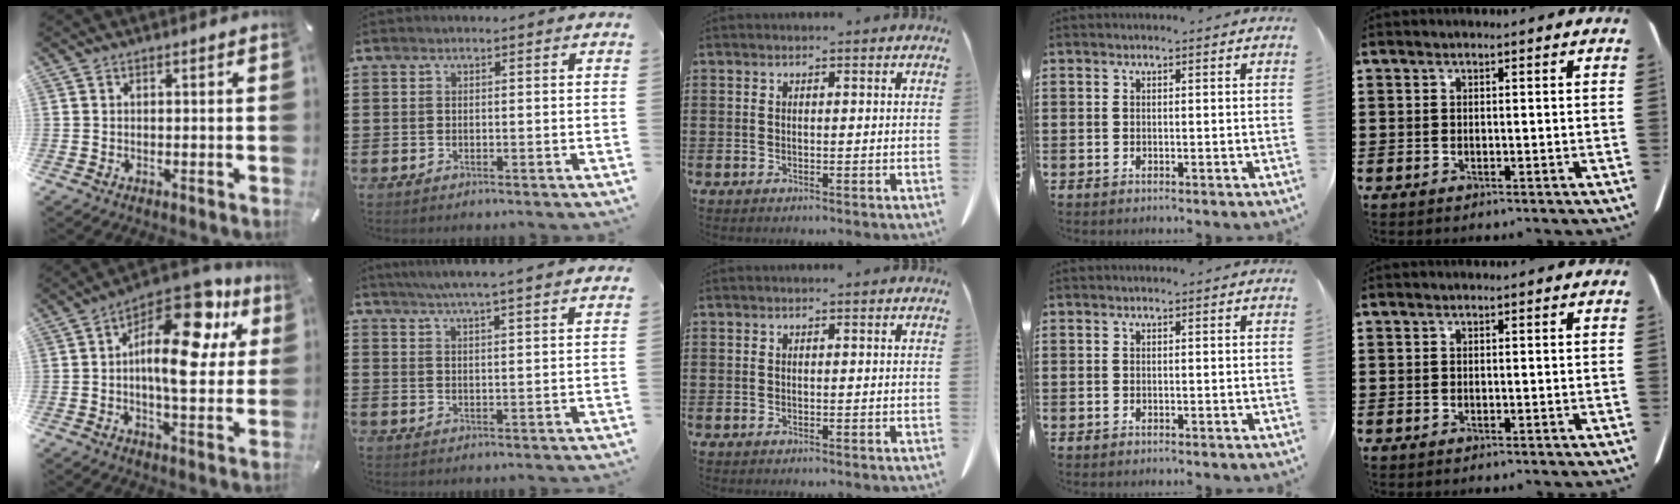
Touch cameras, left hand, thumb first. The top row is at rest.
{"thumb": {"total": 18.4, "force": [6.8, 8.2, 15.0], "torque": [-0.235, -0.048, 0.108]}, "index": {"total": 4.9, "force": [4.5, -0.6, 1.9], "torque": [-0.052, -0.015, 0.079]}}